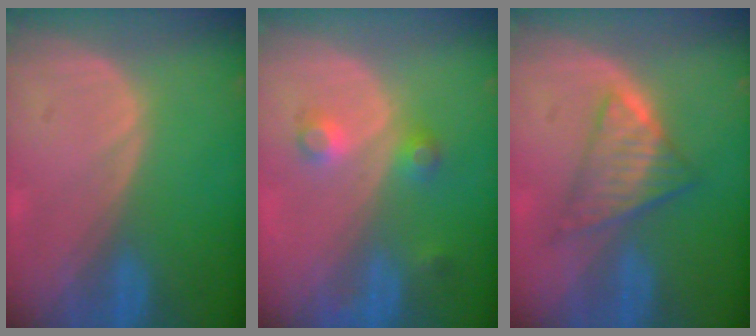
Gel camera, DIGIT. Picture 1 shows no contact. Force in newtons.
{"total": 3.8, "press": 3.4, "slide": 1.6}
{"total": 6.2, "press": 5.7, "slide": 2.5}